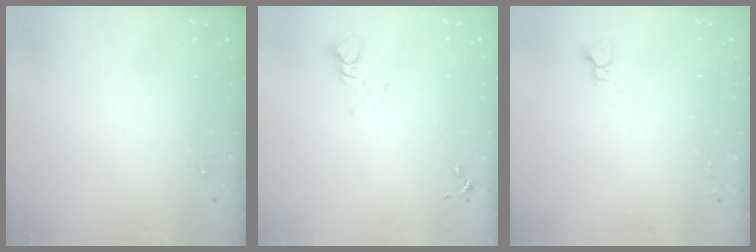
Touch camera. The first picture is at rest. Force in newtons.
{"total": 3.8, "press": 3.8, "slide": 0.5}
{"total": 3.6, "press": 3.6, "slide": 0.3}